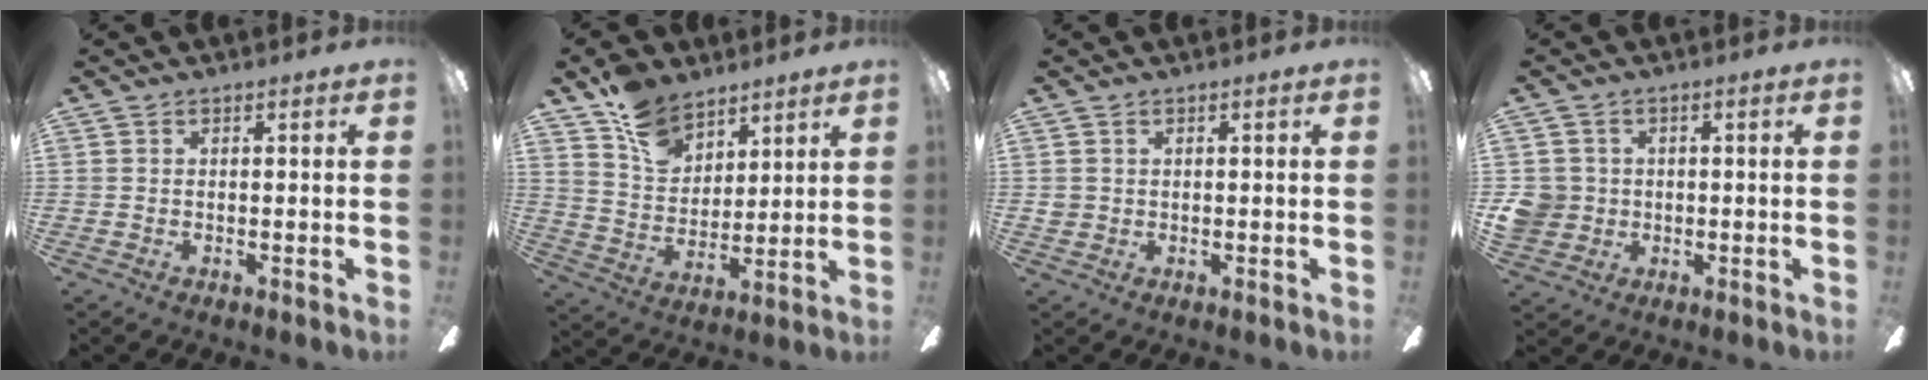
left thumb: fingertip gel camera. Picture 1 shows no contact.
{"total": 11.9, "force": [8.6, 7.1, 4.1], "torque": [-0.083, -0.041, 0.167]}
{"total": 1.5, "force": [0.5, 1.4, 0.3], "torque": [-0.008, 0.003, 0.008]}
{"total": 5.9, "force": [0.2, 5.8, 1.3], "torque": [-0.042, 0.007, 0.004]}